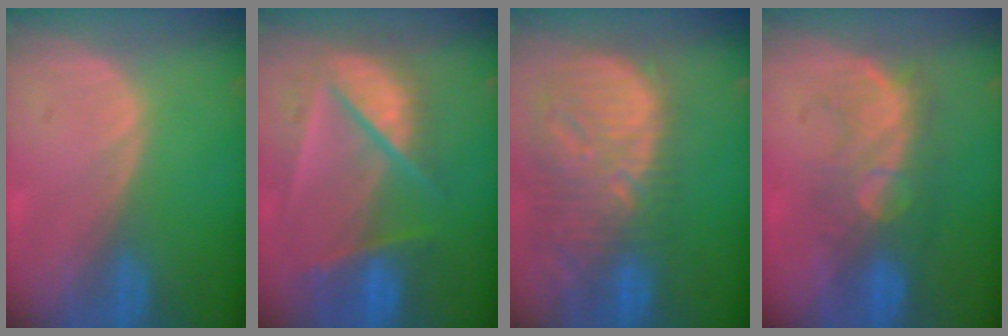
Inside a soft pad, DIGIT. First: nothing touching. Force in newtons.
{"total": 9.8, "press": 8.3, "slide": 5.2}
{"total": 13.4, "press": 11.6, "slide": 6.8}
{"total": 7.8, "press": 7.7, "slide": 1.2}